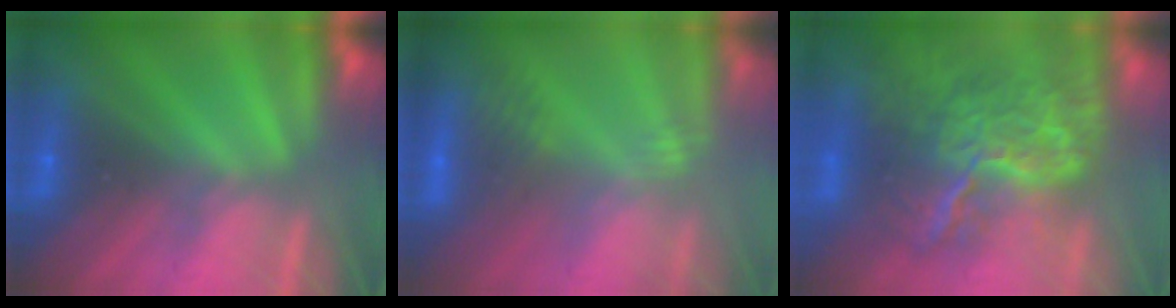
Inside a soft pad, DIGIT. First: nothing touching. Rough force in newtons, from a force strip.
{"total": 2.7}
{"total": 9.0}